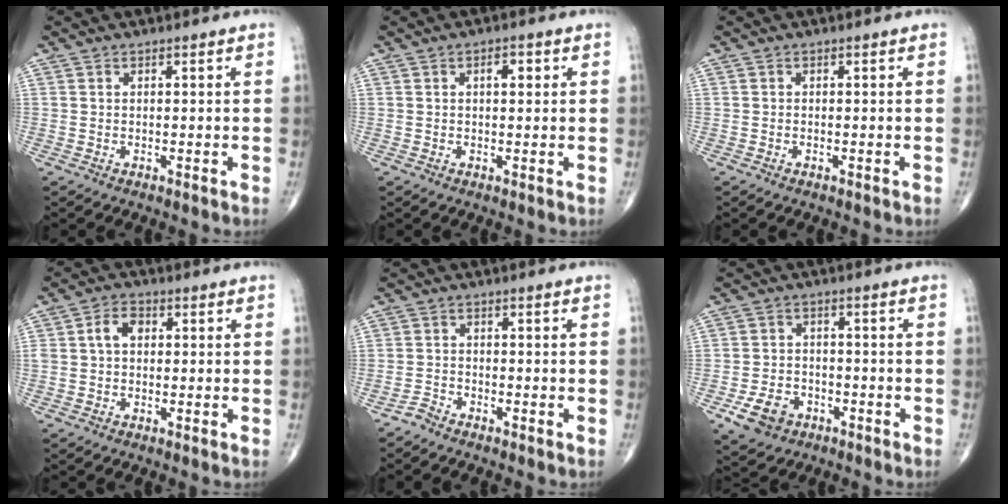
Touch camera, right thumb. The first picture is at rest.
{"total": 2.5, "force": [0.8, 1.2, 2.0], "torque": [-0.021, 0.001, 0.008]}
{"total": 0.0}
{"total": 4.3, "force": [0.6, 3.0, 3.0], "torque": [-0.053, 0.014, 0.008]}
{"total": 1.8, "force": [-1.7, 0.4, 0.2], "torque": [-0.006, 0.003, -0.038]}
{"total": 7.0, "force": [-3.5, 5.1, 3.2], "torque": [-0.047, 0.018, -0.056]}